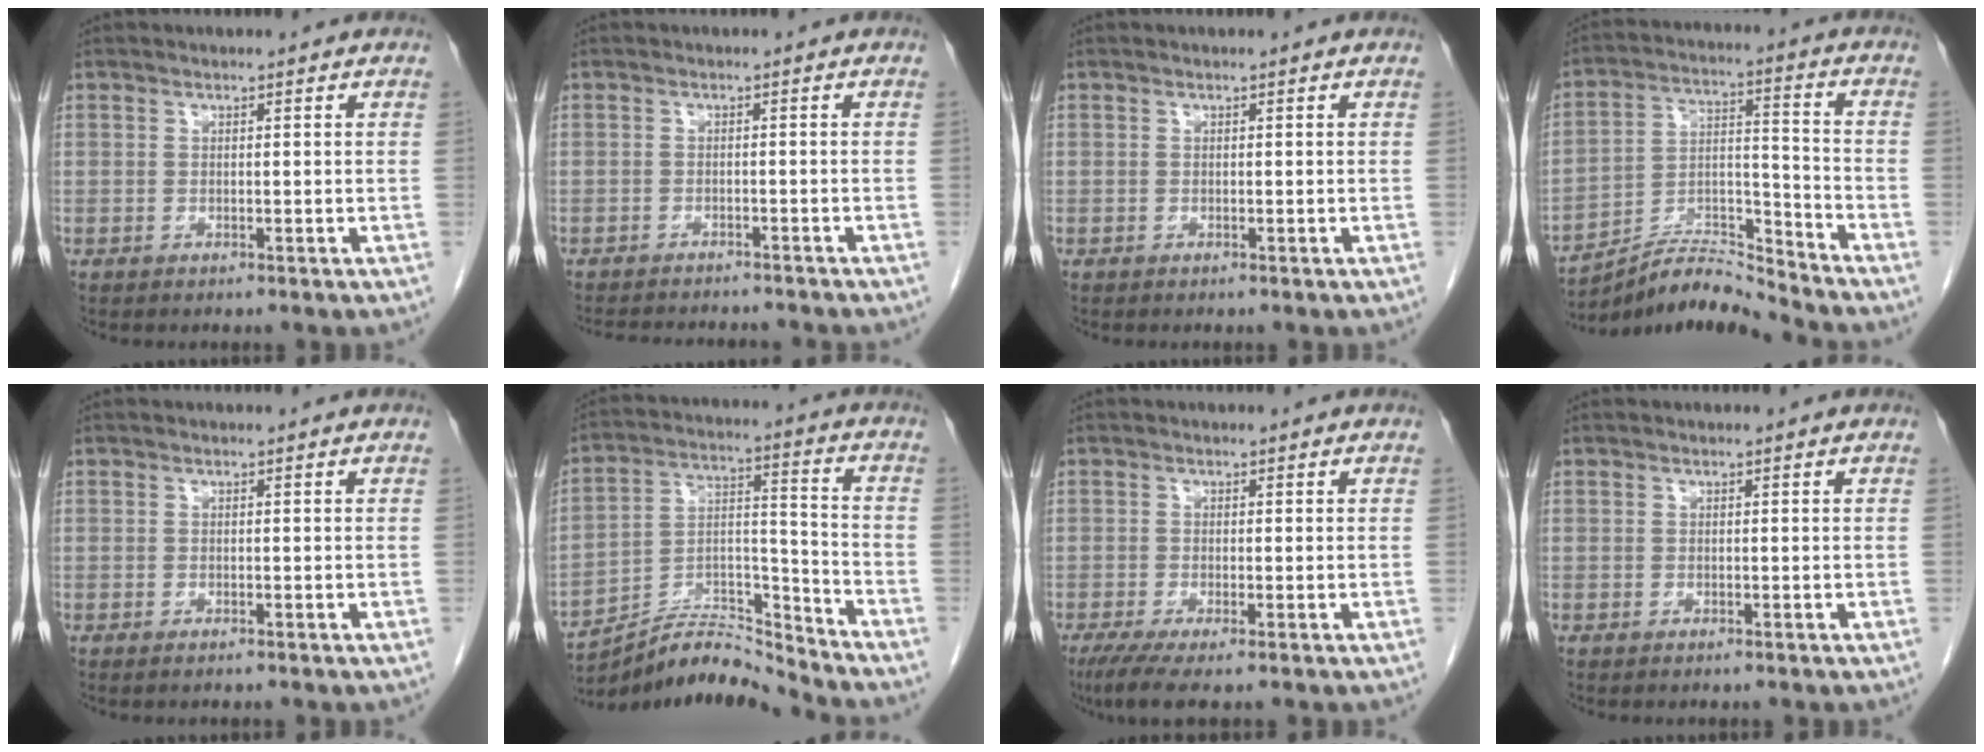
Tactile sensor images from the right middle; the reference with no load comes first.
{"total": 9.6, "force": [-9.0, 1.4, 3.0], "torque": [-0.040, -0.003, -0.115]}
{"total": 0.0}
{"total": 9.9, "force": [-9.7, -1.0, 1.2], "torque": [-0.024, 0.030, -0.178]}
{"total": 0.5, "force": [-0.4, 0.0, 0.3], "torque": [-0.007, 0.000, -0.007]}
{"total": 11.8, "force": [-11.7, -1.0, 0.6], "torque": [-0.014, 0.047, -0.215]}
{"total": 4.2, "force": [-2.7, 0.4, 3.2], "torque": [-0.055, -0.014, -0.049]}
{"total": 0.0}